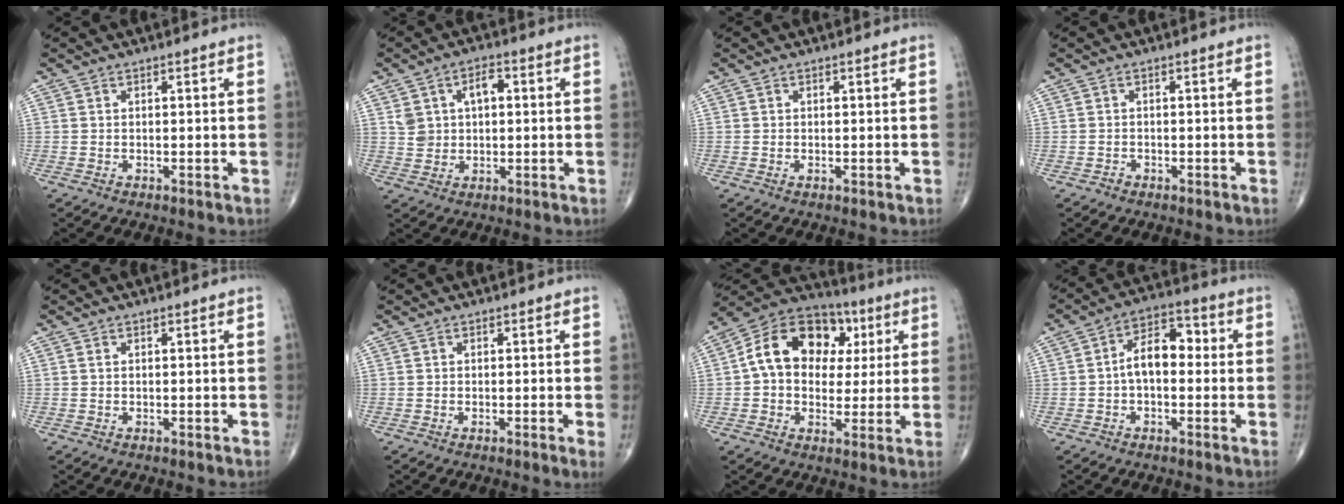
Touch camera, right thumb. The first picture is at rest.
{"total": 6.6, "force": [1.6, 4.5, 4.5], "torque": [-0.059, 0.007, 0.030]}
{"total": 0.0}
{"total": 0.6, "force": [-0.5, 0.3, 0.1], "torque": [0.002, 0.001, -0.013]}
{"total": 0.0}
{"total": 1.6, "force": [-0.3, -0.2, 1.5], "torque": [-0.027, -0.005, -0.008]}
{"total": 16.9, "force": [3.3, 12.5, 11.0], "torque": [-0.146, 0.024, 0.045]}
{"total": 8.4, "force": [-0.2, 5.0, 6.8], "torque": [-0.092, 0.033, -0.015]}